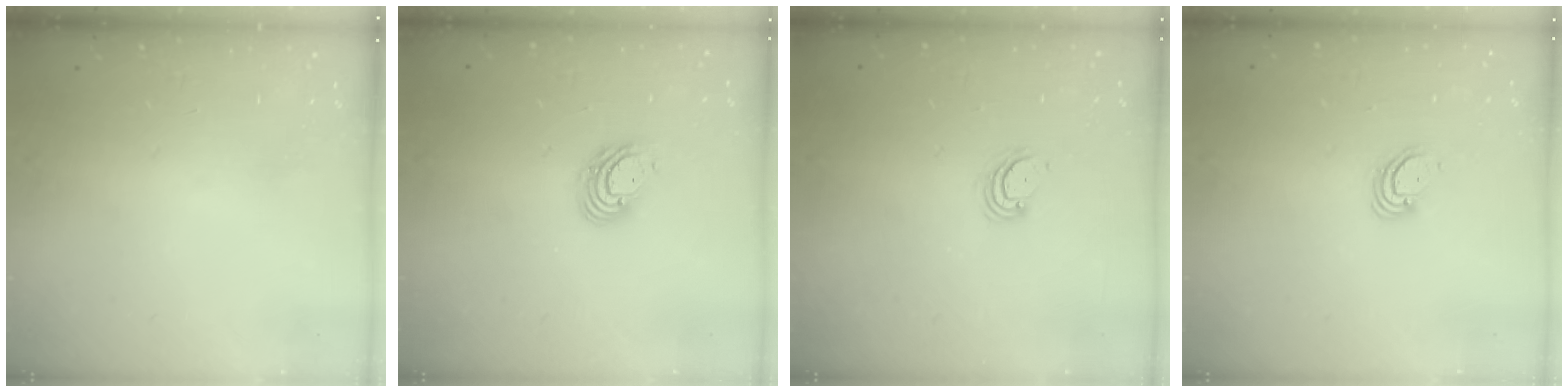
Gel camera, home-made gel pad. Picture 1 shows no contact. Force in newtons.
{"total": 8.0, "press": 7.8, "slide": 1.5}
{"total": 4.2, "press": 4.1, "slide": 0.3}
{"total": 3.2, "press": 3.2, "slide": 0.2}